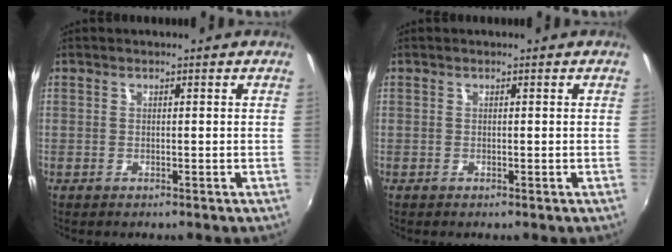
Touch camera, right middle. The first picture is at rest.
{"total": 0.0}